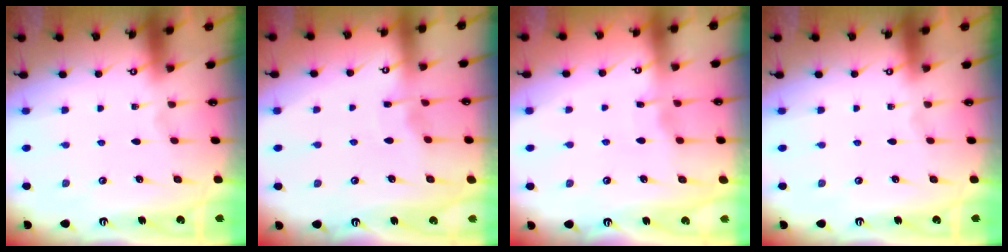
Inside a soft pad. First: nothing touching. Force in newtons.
{"total": 4.0, "press": 4.0, "slide": 0.6}
{"total": 3.9, "press": 3.9, "slide": 0.5}
{"total": 0.0}